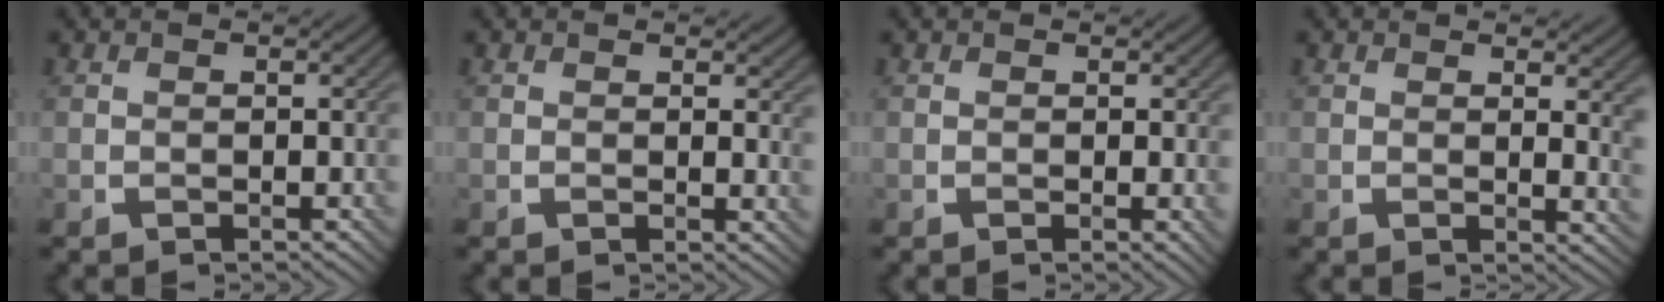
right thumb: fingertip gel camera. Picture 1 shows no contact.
{"total": 1.7, "force": [0.7, 0.4, 1.5], "torque": [-0.022, -0.007, 0.011]}
{"total": 1.1, "force": [0.1, 0.2, 1.1], "torque": [-0.016, -0.005, -0.001]}
{"total": 3.5, "force": [1.2, 0.8, 3.2], "torque": [-0.049, -0.002, 0.018]}